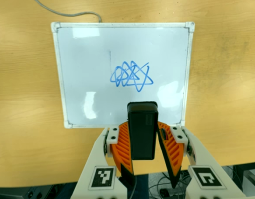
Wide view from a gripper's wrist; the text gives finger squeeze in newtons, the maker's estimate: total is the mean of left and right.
{"total": 5.4, "left": 4.9, "right": 5.9}